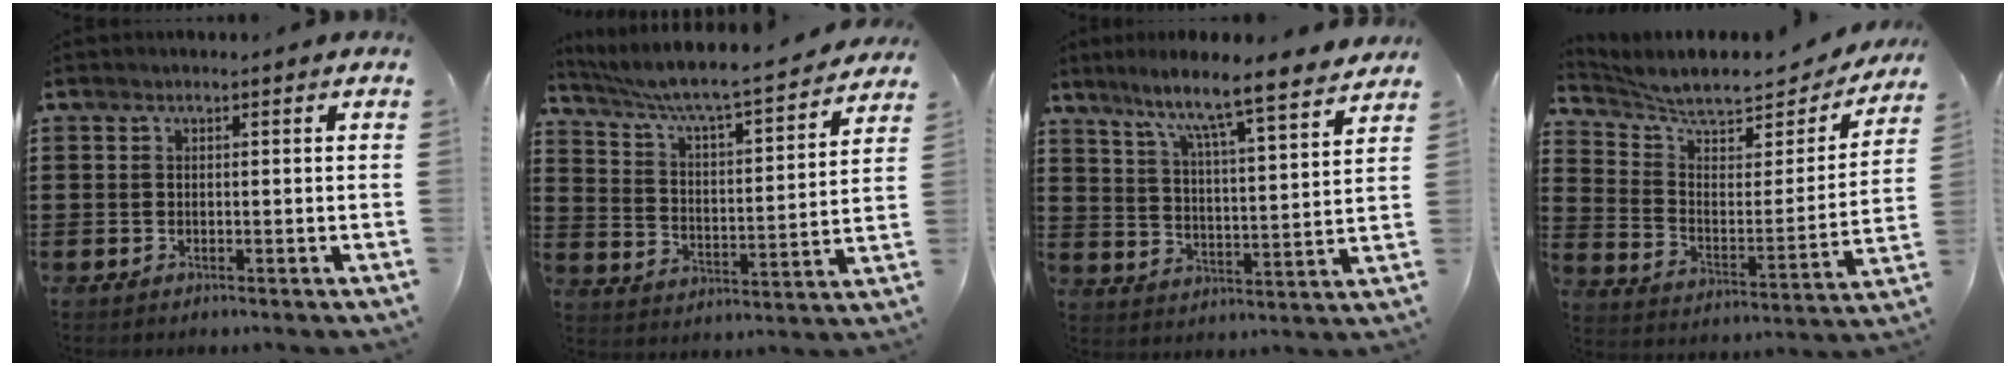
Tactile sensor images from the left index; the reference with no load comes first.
{"total": 5.6, "force": [4.8, 0.2, 3.0], "torque": [-0.078, -0.039, 0.072]}
{"total": 7.4, "force": [6.4, -0.6, 3.7], "torque": [-0.099, -0.050, 0.101]}
{"total": 7.3, "force": [6.4, 1.5, 3.2], "torque": [-0.094, -0.042, 0.108]}